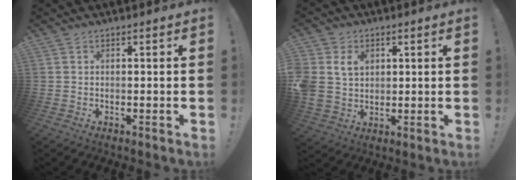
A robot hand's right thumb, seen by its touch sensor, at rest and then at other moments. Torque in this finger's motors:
{"motor_torque": [0.30, 0.31, 0.47, -0.14, 0.38]}